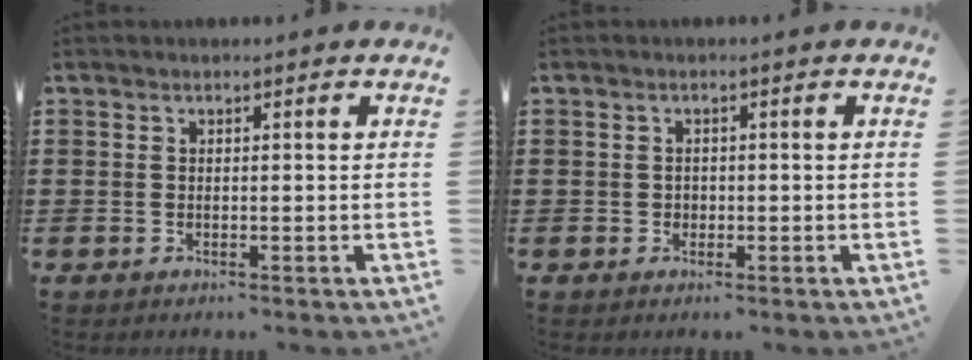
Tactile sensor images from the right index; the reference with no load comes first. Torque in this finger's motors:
{"motor_torque": [2.14, 0.00, 0.02, 0.02]}